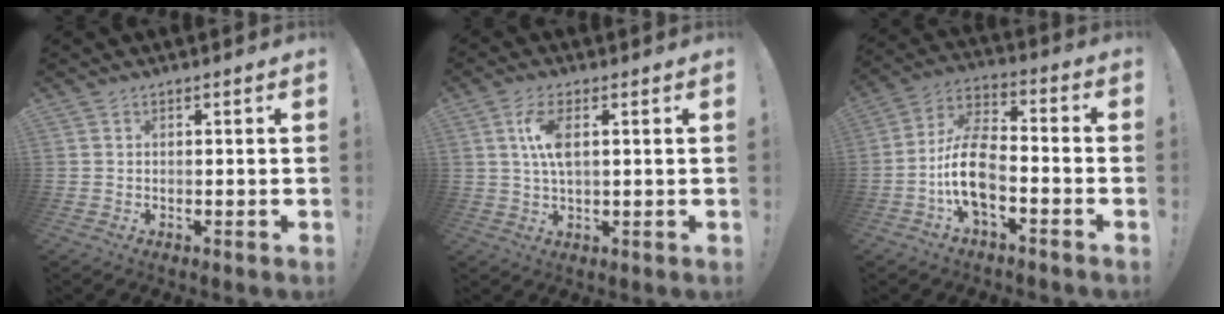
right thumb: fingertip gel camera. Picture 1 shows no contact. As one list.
[{"total": 7.7, "force": [1.6, 3.0, 6.9], "torque": [-0.143, -0.001, 0.025]}, {"total": 14.2, "force": [-5.3, 7.0, 11.1], "torque": [-0.221, 0.030, -0.088]}]